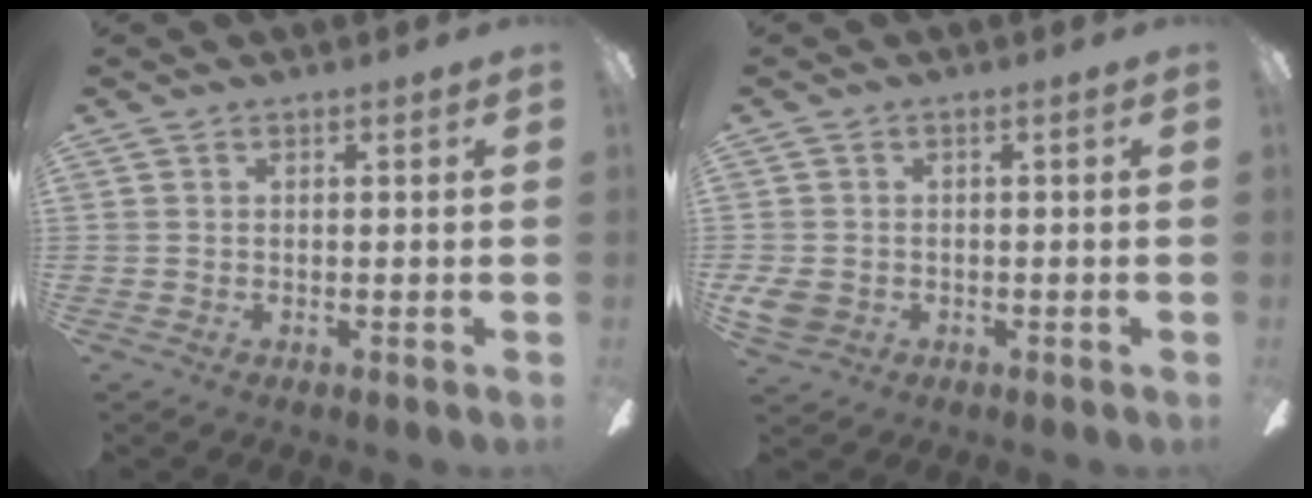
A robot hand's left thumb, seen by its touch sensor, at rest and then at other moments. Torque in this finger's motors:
{"motor_torque": [0.33, 0.33, 0.77, 0.19, 0.01]}